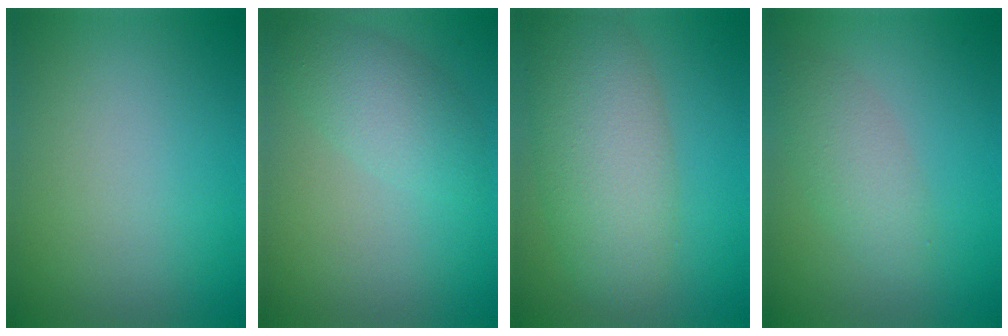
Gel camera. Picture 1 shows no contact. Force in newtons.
{"total": 3.4, "press": 3.4, "slide": 0.2}
{"total": 7.2, "press": 7.2, "slide": 0.1}
{"total": 2.8, "press": 2.8, "slide": 0.0}